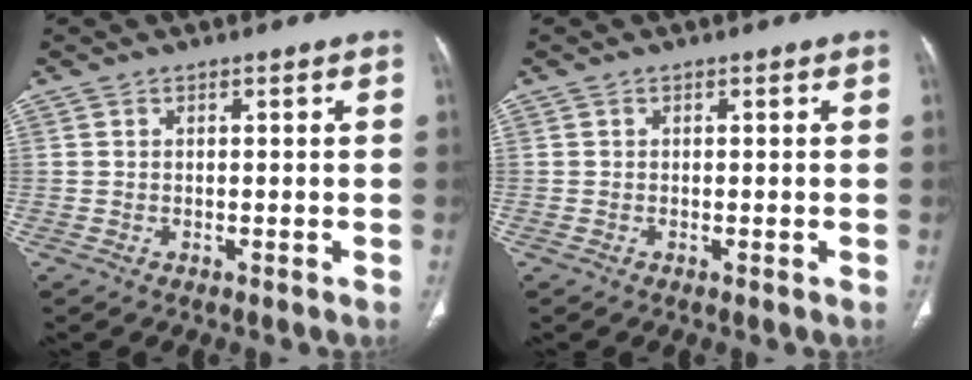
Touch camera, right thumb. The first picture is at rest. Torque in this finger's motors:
{"motor_torque": [-0.19, -0.01, -0.24, 0.11, 0.05]}